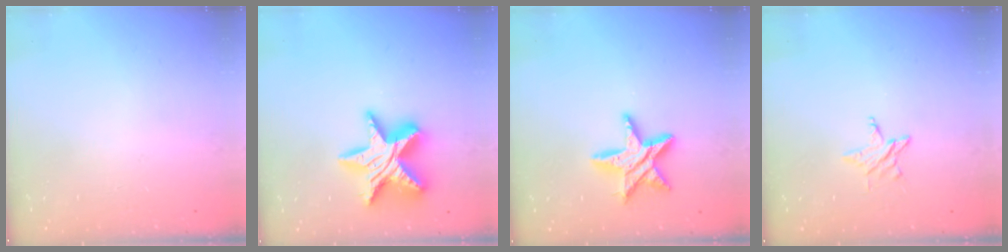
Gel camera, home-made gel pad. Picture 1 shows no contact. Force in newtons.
{"total": 17.2, "press": 17.2, "slide": 1.2}
{"total": 11.8, "press": 11.8, "slide": 0.8}
{"total": 2.8, "press": 2.7, "slide": 0.3}